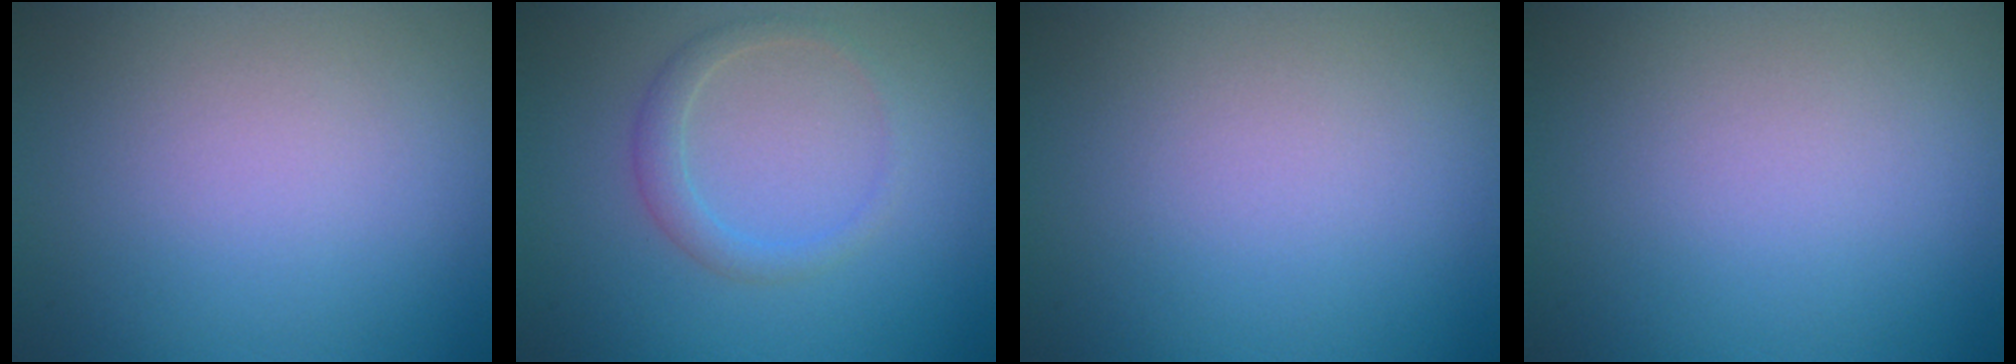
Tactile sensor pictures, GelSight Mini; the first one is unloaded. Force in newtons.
{"total": 1.8, "press": 1.8, "slide": 0.0}
{"total": 0.0}
{"total": 0.0}